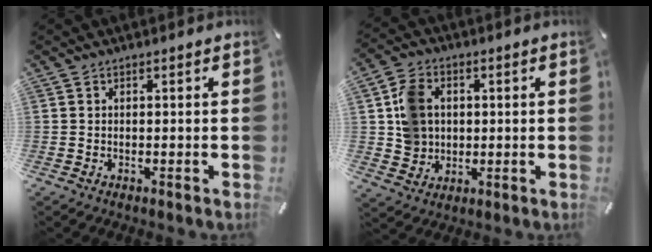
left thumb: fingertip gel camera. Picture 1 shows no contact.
{"total": 8.8, "force": [1.3, 7.8, 3.8], "torque": [-0.068, 0.014, 0.030]}